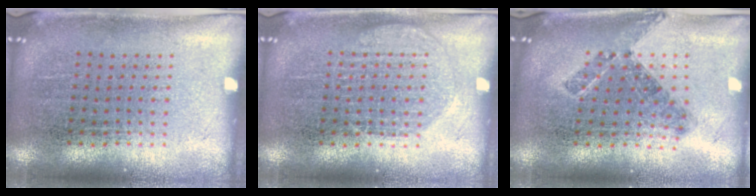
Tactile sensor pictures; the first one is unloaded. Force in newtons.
{"total": 1.9, "press": 1.8, "slide": 0.4}
{"total": 0.7, "press": 0.7, "slide": 0.2}